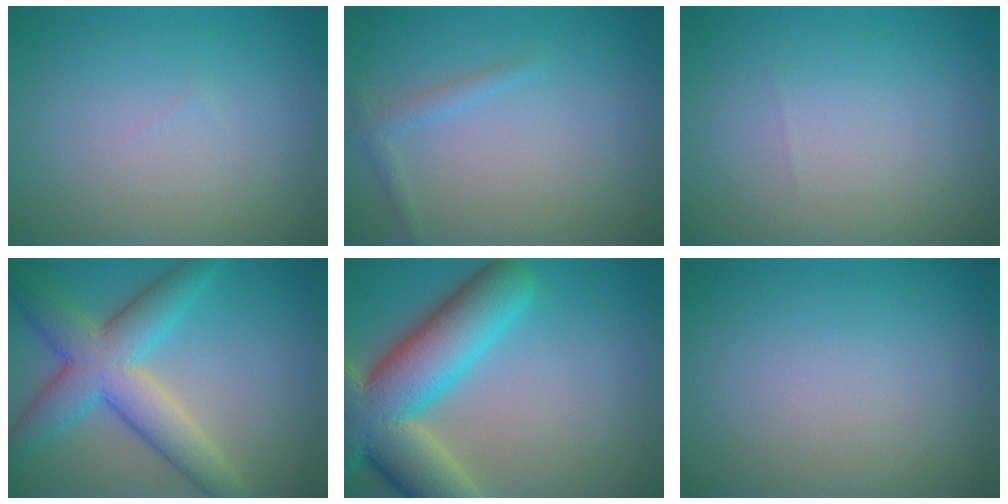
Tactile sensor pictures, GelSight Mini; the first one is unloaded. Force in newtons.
{"total": 1.3, "press": 1.3, "slide": 0.1}
{"total": 0.0}
{"total": 7.5, "press": 7.5, "slide": 0.2}
{"total": 12.0, "press": 12.0, "slide": 0.9}
{"total": 0.0}